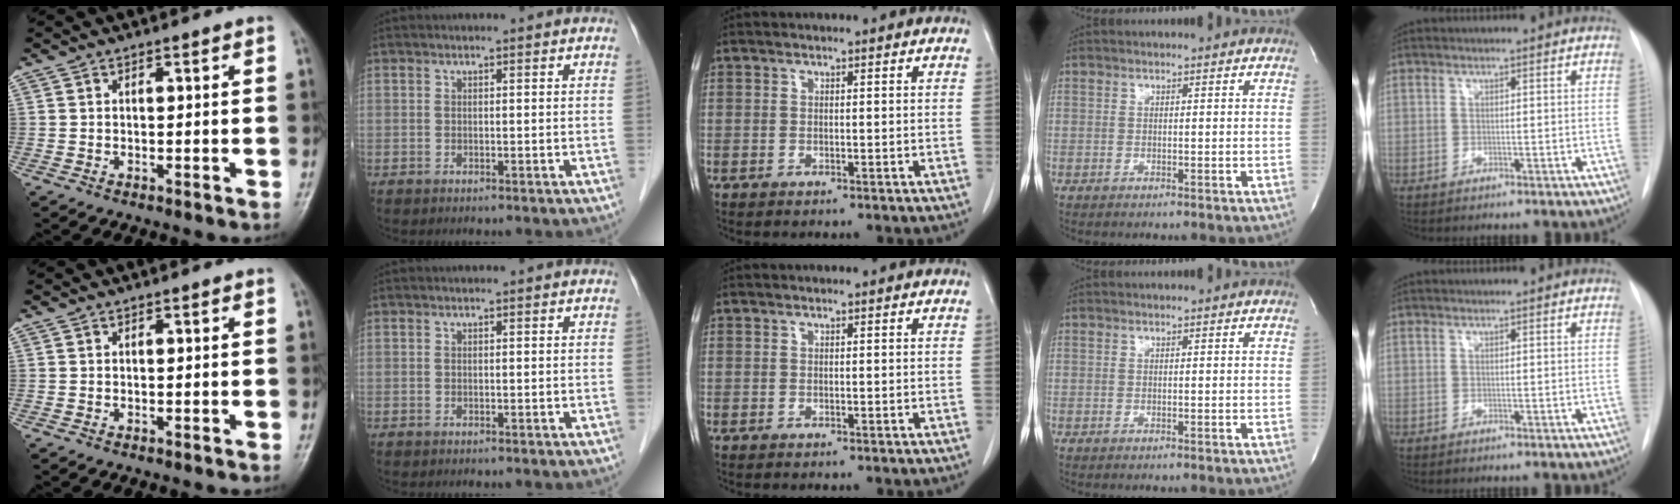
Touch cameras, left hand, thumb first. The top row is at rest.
{}